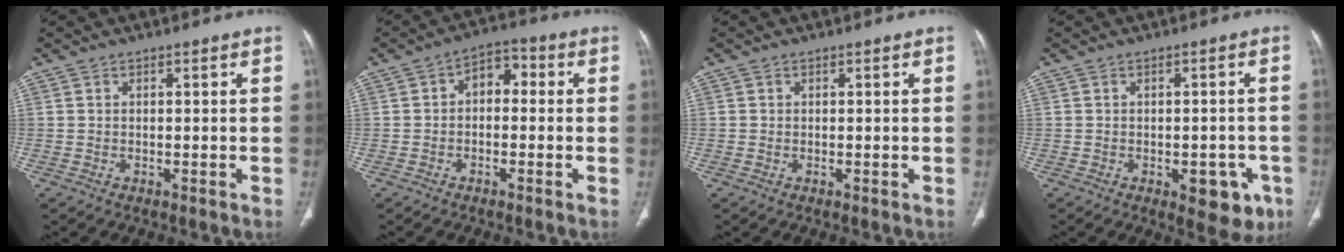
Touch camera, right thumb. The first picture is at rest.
{"total": 5.4, "force": [-0.1, 3.7, 3.9], "torque": [-0.034, 0.024, -0.016]}
{"total": 0.0}
{"total": 7.6, "force": [-3.1, 3.9, 5.7], "torque": [-0.040, 0.008, -0.029]}